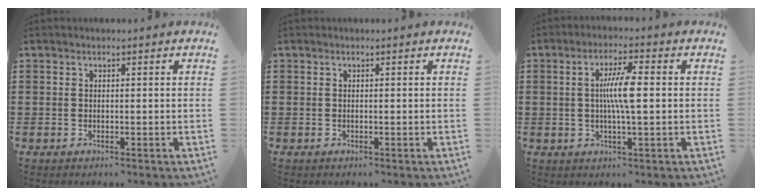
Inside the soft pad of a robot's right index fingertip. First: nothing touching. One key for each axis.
{"total": 0.0}
{"total": 6.6, "fx": 0.3, "fy": 0.8, "fz": 6.5, "tx": -0.125, "ty": -0.003, "tz": -0.002}